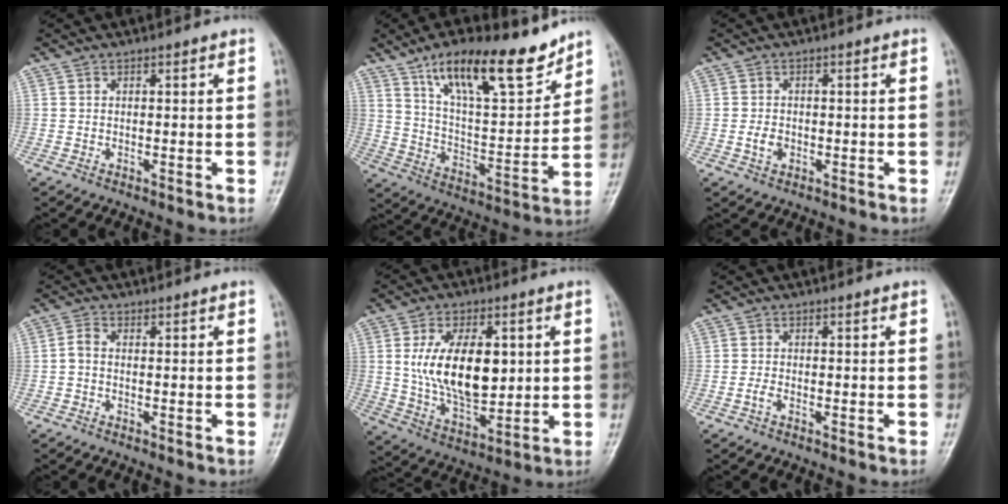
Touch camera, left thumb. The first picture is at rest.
{"total": 19.2, "force": [13.2, 6.3, 12.5], "torque": [-0.165, -0.069, 0.229]}
{"total": 2.5, "force": [-0.7, 1.9, 1.5], "torque": [-0.024, 0.004, -0.014]}
{"total": 1.6, "force": [-0.3, 1.0, 1.2], "torque": [-0.023, 0.003, -0.014]}
{"total": 16.0, "force": [2.4, 9.2, 12.8], "torque": [-0.194, -0.018, 0.050]}
{"total": 1.2, "force": [-0.7, 0.5, 0.8], "torque": [-0.021, 0.001, -0.018]}